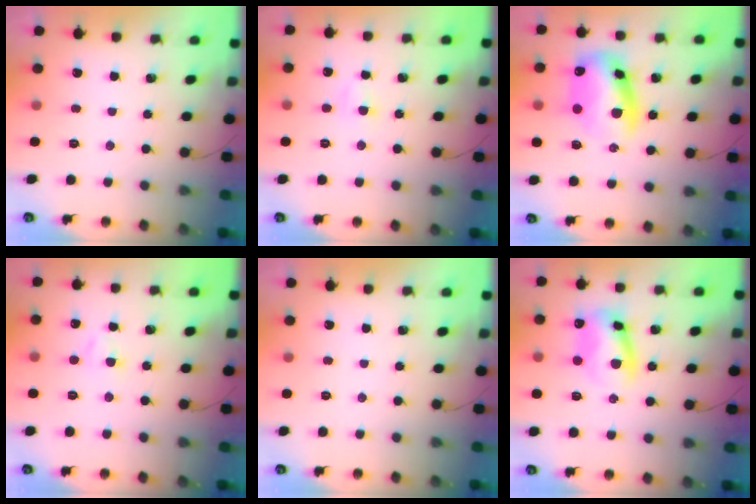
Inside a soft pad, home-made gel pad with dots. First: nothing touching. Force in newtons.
{"total": 2.7, "press": 2.6, "slide": 1.0}
{"total": 13.3, "press": 13.0, "slide": 2.9}
{"total": 2.7, "press": 2.4, "slide": 1.1}
{"total": 0.0}
{"total": 9.4, "press": 9.3, "slide": 1.5}